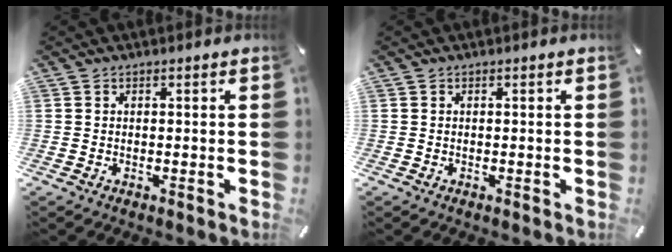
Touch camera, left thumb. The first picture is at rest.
{"total": 0.0}